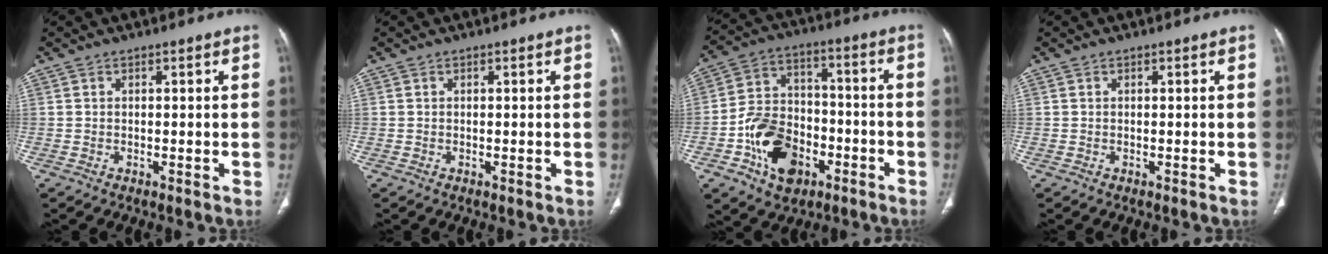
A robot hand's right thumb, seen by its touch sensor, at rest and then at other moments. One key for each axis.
{"total": 0.0}
{"total": 14.9, "fx": -6.3, "fy": 10.3, "fz": 8.7, "tx": -0.120, "ty": 0.042, "tz": -0.106}
{"total": 0.0}